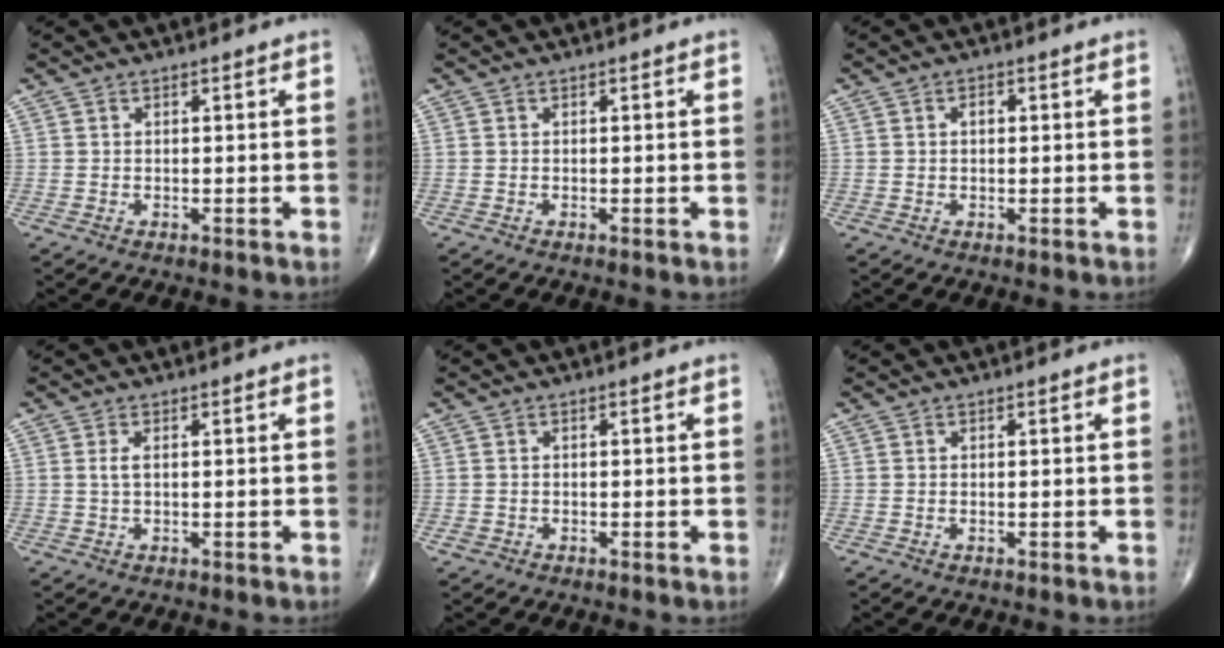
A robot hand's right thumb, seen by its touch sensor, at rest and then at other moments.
{"total": 0.0}
{"total": 1.4, "force": [0.2, 0.9, 1.1], "torque": [-0.013, 0.004, 0.001]}
{"total": 1.4, "force": [0.3, 0.5, 1.3], "torque": [-0.033, 0.003, 0.007]}
{"total": 0.8, "force": [-0.3, 0.6, 0.4], "torque": [-0.008, 0.000, -0.006]}
{"total": 0.0}